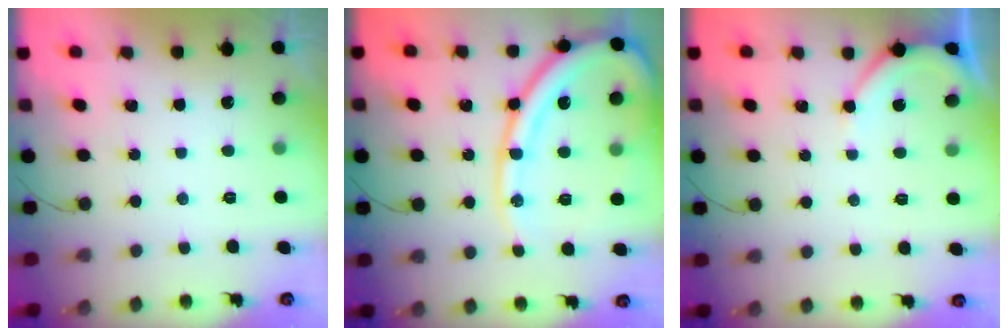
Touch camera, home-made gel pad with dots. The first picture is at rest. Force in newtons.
{"total": 17.8, "press": 17.7, "slide": 2.3}
{"total": 4.9, "press": 4.9, "slide": 0.6}